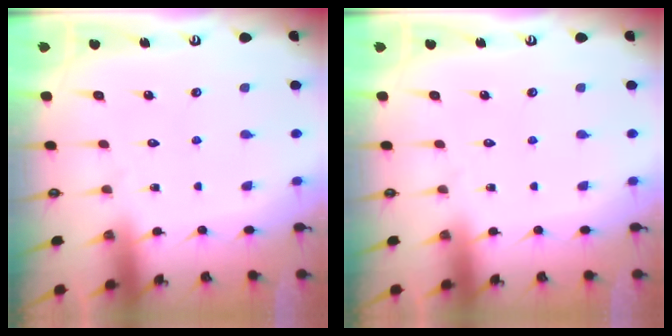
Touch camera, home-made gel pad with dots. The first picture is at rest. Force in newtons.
{"total": 0.0}